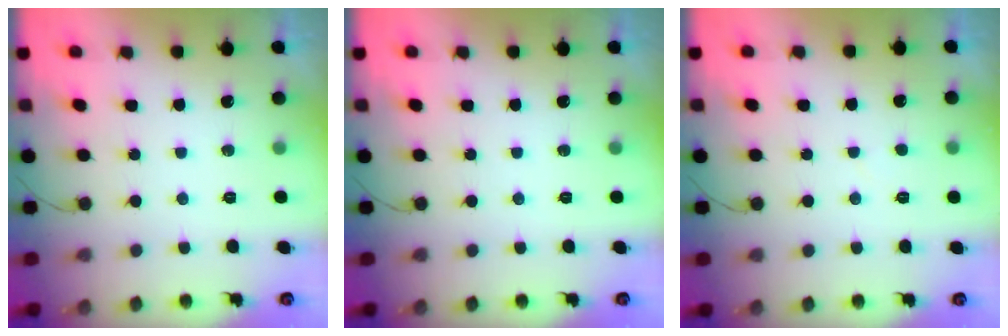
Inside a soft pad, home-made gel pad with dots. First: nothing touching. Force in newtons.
{"total": 0.0}
{"total": 1.9, "press": 1.9, "slide": 0.2}